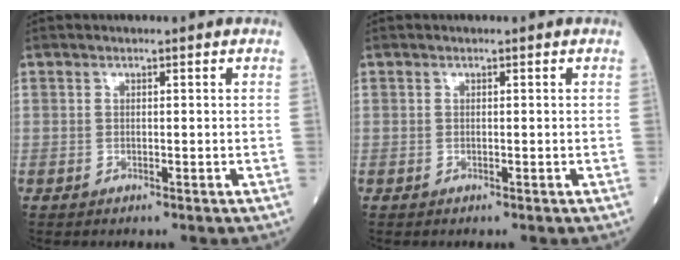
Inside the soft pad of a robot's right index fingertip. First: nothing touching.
{"total": 0.0}